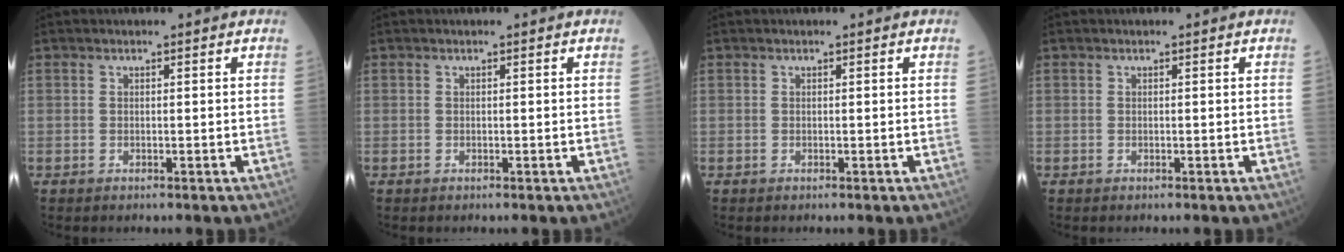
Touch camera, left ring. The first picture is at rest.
{"total": 0.0}
{"total": 0.0}
{"total": 0.0}